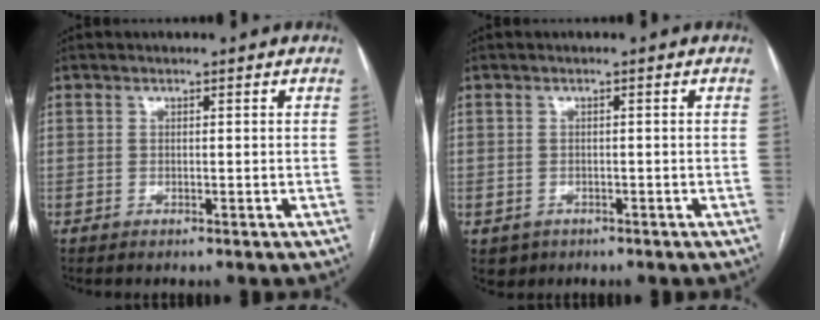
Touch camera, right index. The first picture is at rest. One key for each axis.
{"total": 2.6, "fx": -1.1, "fy": 2.3, "fz": 0.4, "tx": -0.003, "ty": 0.003, "tz": -0.011}